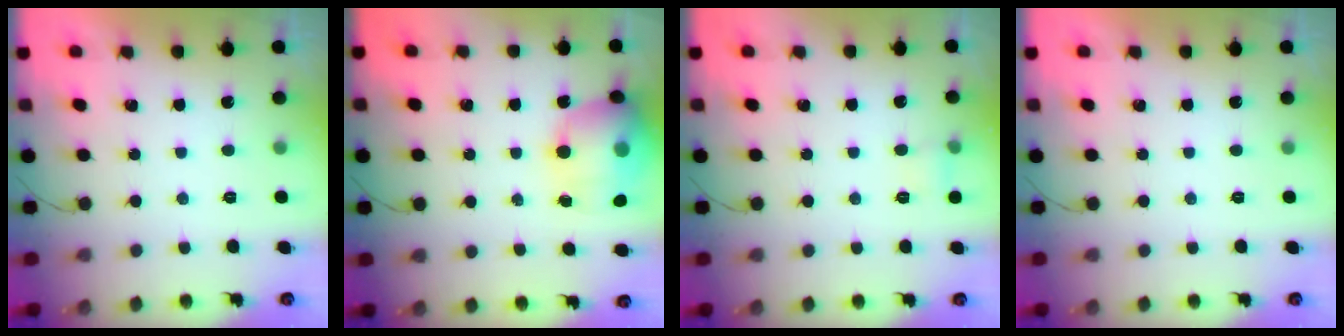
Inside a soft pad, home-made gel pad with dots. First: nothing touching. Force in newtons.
{"total": 18.2, "press": 17.9, "slide": 3.3}
{"total": 3.8, "press": 3.6, "slide": 1.2}
{"total": 0.0}